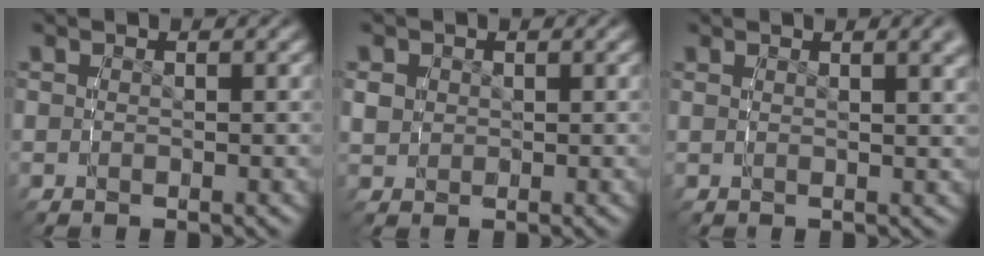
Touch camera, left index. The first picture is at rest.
{"total": 1.5, "force": [0.3, 1.3, 0.7], "torque": [-0.021, -0.006, 0.017]}
{"total": 2.8, "force": [1.6, 0.1, 2.3], "torque": [-0.025, 0.009, 0.025]}